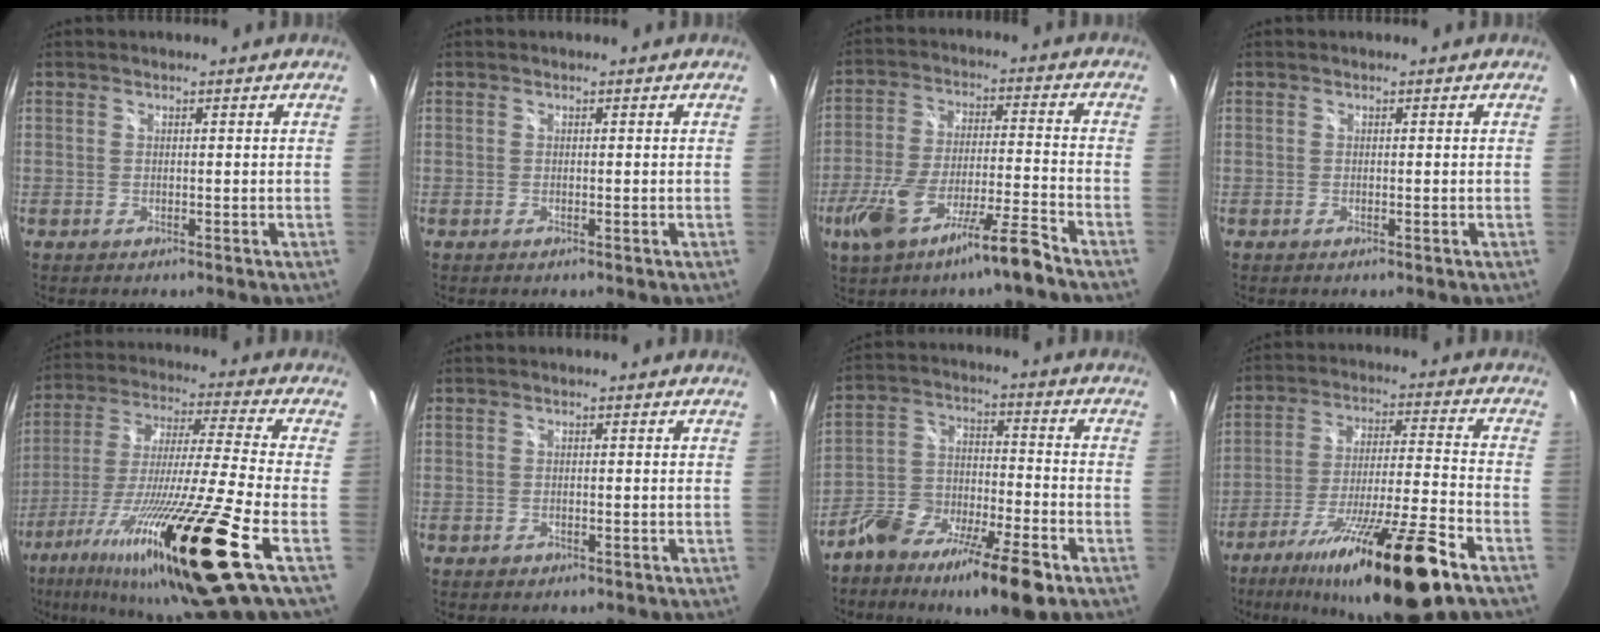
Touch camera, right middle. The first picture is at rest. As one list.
[{"total": 0.0}, {"total": 13.4, "force": [-8.8, 1.2, 10.0], "torque": [-0.211, -0.022, -0.158]}, {"total": 0.0}, {"total": 27.5, "force": [-13.7, -0.2, 23.8], "torque": [-0.440, -0.071, -0.244]}, {"total": 1.1, "force": [-0.6, 0.8, 0.4], "torque": [-0.008, -0.003, -0.009]}, {"total": 13.6, "force": [-8.5, 3.6, 10.0], "torque": [-0.189, -0.006, -0.156]}, {"total": 21.3, "force": [-14.0, 0.7, 16.0], "torque": [-0.285, -0.037, -0.231]}]